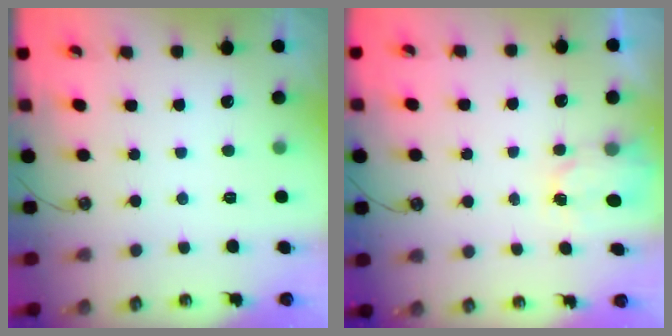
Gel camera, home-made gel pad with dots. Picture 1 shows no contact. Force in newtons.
{"total": 2.6, "press": 2.6, "slide": 0.4}